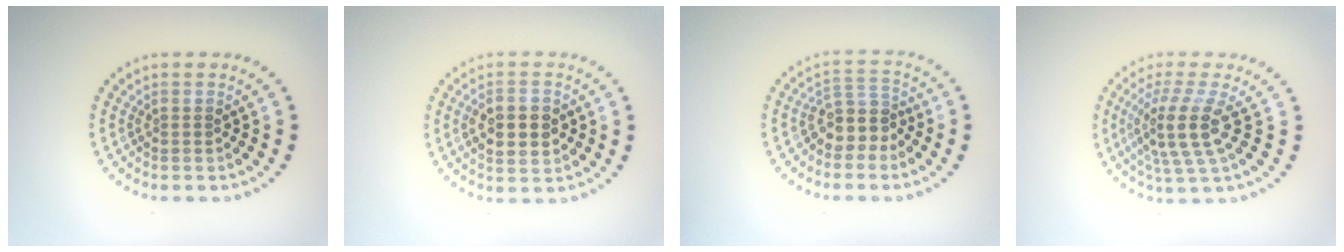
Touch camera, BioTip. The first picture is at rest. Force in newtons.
{"total": 4.5, "press": 4.5, "slide": 0.2}
{"total": 3.2, "press": 2.6, "slide": 1.9}
{"total": 4.4, "press": 3.3, "slide": 2.9}